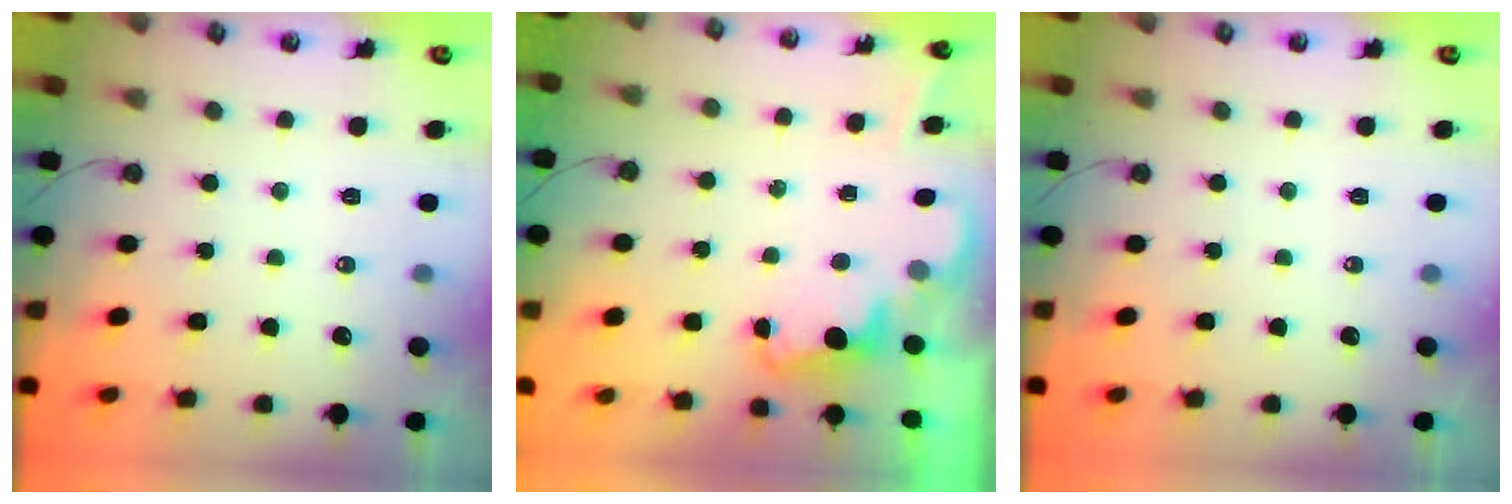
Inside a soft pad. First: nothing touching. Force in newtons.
{"total": 2.2, "press": 2.1, "slide": 0.5}
{"total": 0.0}